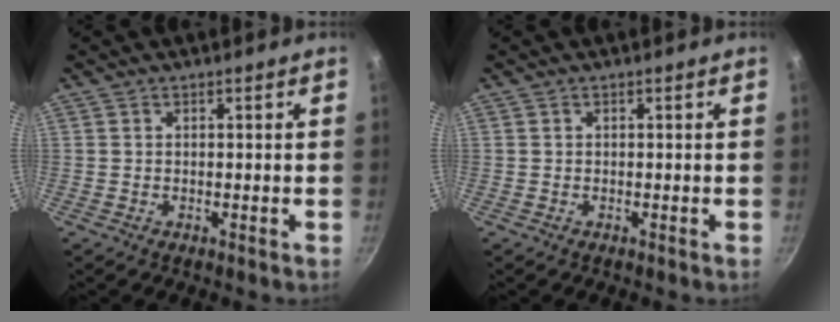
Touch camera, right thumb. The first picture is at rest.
{"total": 0.0}